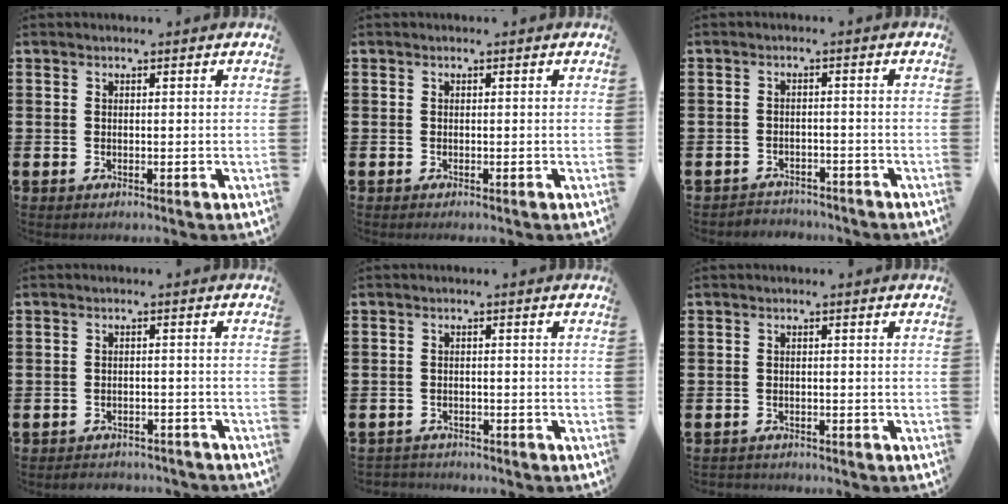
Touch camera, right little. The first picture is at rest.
{"total": 0.0}
{"total": 2.0, "force": [-2.0, 0.3, -0.3], "torque": [-0.002, 0.004, -0.047]}
{"total": 1.7, "force": [-1.7, 0.1, -0.2], "torque": [-0.004, 0.005, -0.038]}
{"total": 1.2, "force": [-1.2, 0.2, -0.2], "torque": [0.000, 0.003, -0.028]}
{"total": 0.8, "force": [-0.8, 0.2, -0.1], "torque": [-0.001, 0.001, -0.018]}